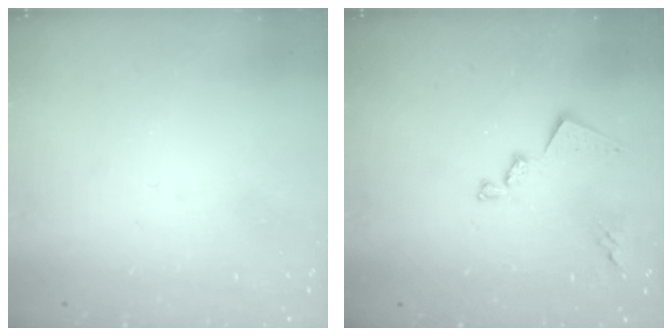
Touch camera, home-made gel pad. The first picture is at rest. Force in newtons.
{"total": 12.4, "press": 12.4, "slide": 0.5}